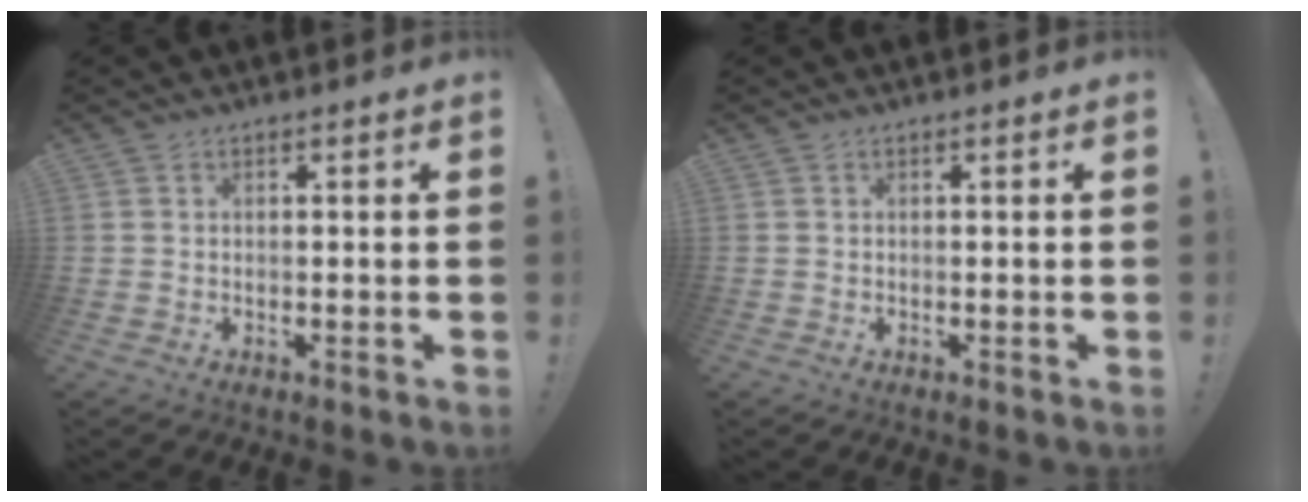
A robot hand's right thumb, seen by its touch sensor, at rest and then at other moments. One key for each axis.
{"total": 0.0}